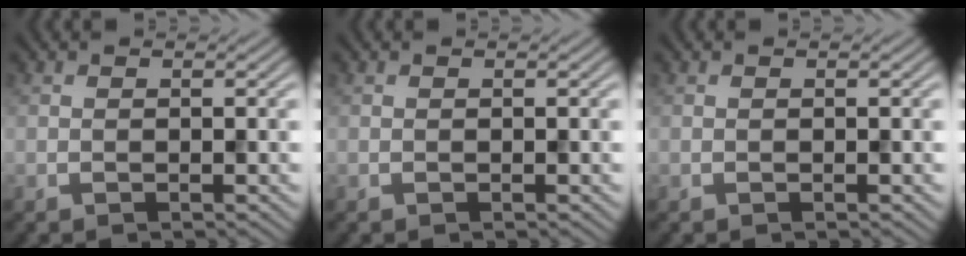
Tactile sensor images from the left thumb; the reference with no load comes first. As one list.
[{"total": 0.0}, {"total": 0.0}]